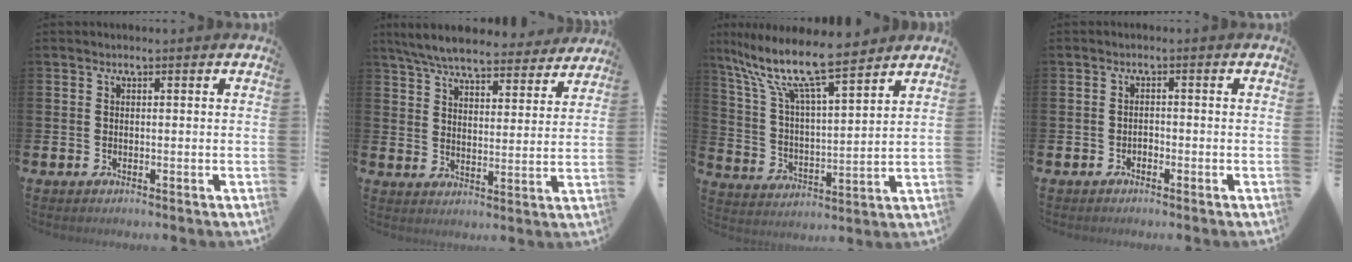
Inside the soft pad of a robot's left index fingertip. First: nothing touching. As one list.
[{"total": 7.2, "force": [6.8, 1.2, 2.2], "torque": [-0.062, -0.041, 0.118]}, {"total": 11.4, "force": [9.7, 1.8, 5.7], "torque": [-0.138, -0.059, 0.165]}, {"total": 0.9, "force": [-0.8, 0.4, 0.1], "torque": [0.002, -0.003, -0.018]}]